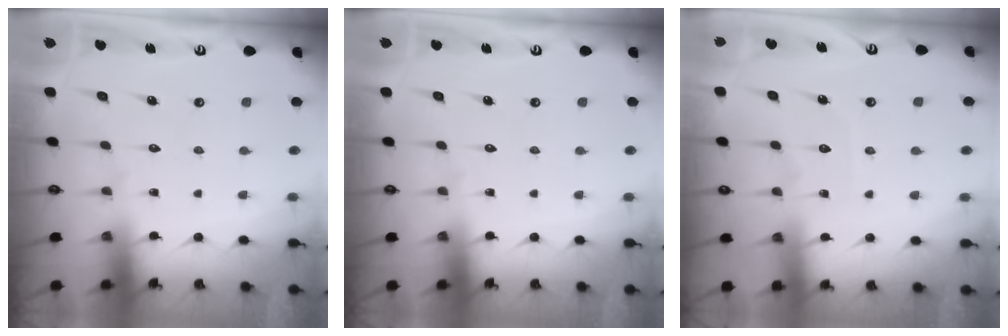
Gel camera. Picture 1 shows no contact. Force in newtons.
{"total": 0.0}
{"total": 3.3, "press": 3.3, "slide": 0.4}